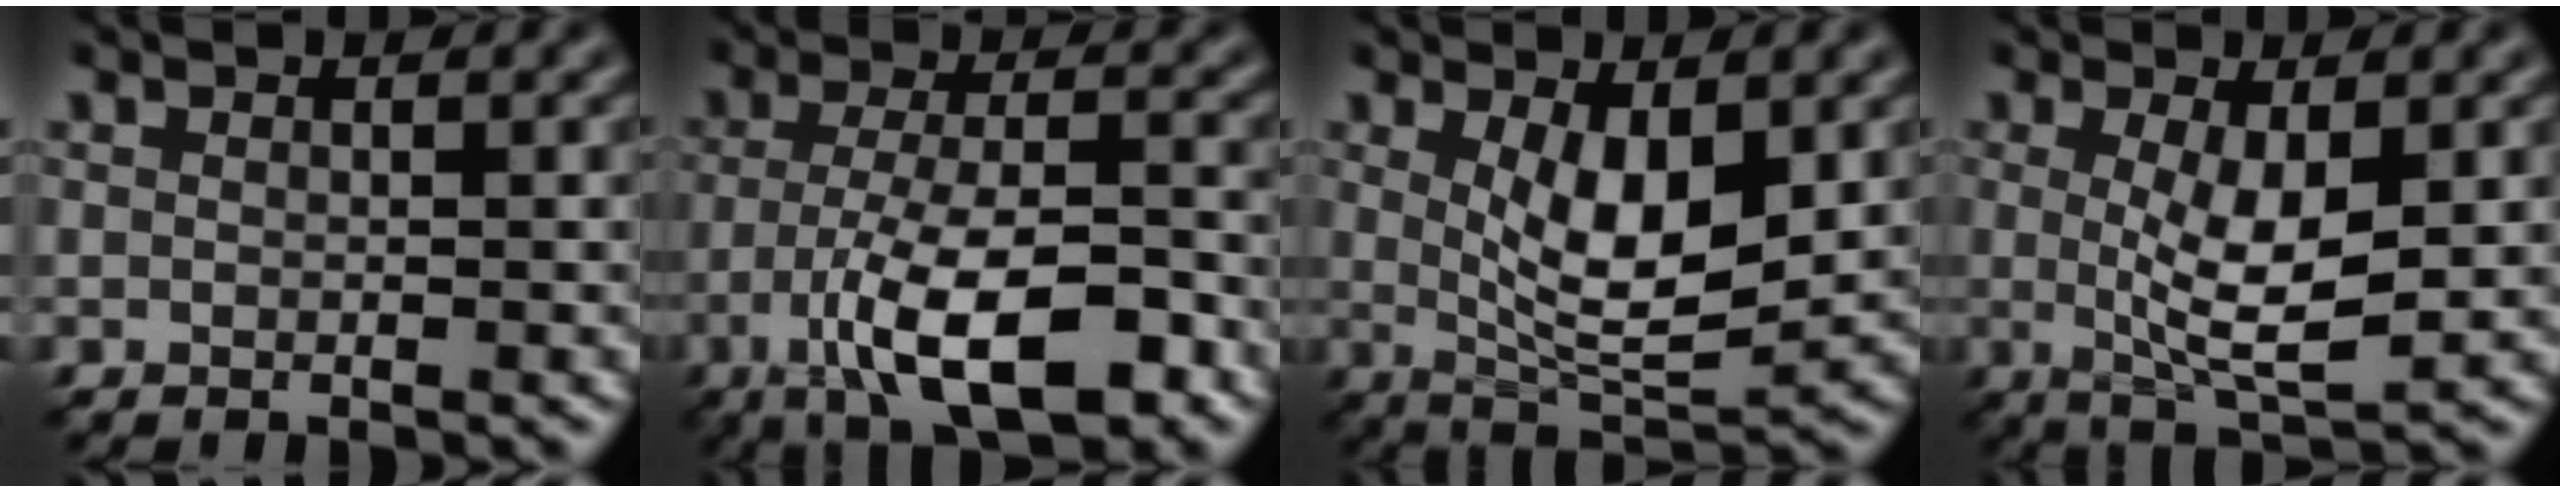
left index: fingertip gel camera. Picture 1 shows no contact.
{"total": 9.6, "force": [-4.6, 3.0, 7.8], "torque": [-0.139, 0.001, -0.082]}
{"total": 6.3, "force": [1.0, 2.2, 5.8], "torque": [-0.108, -0.016, 0.025]}
{"total": 5.1, "force": [0.2, 1.2, 5.0], "torque": [-0.093, -0.009, 0.009]}